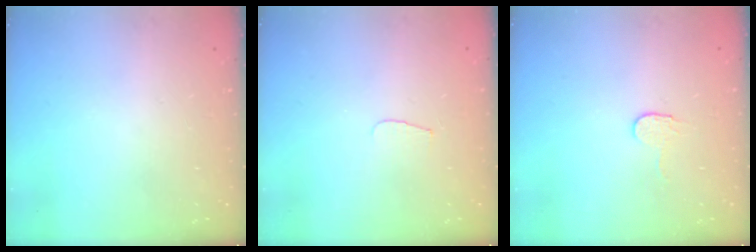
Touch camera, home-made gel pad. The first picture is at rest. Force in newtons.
{"total": 3.3, "press": 3.3, "slide": 0.4}
{"total": 3.2, "press": 3.2, "slide": 0.3}